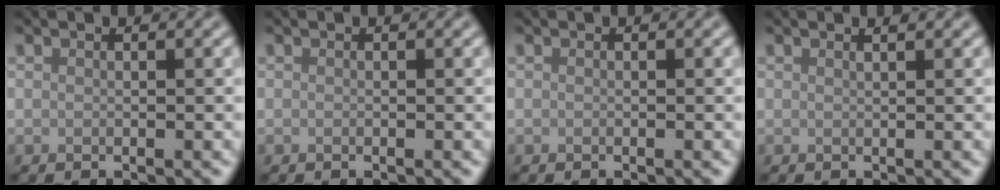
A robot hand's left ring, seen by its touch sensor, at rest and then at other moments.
{"total": 0.0}
{"total": 0.0}
{"total": 0.8, "force": [0.6, 0.2, 0.5], "torque": [-0.002, 0.000, 0.004]}